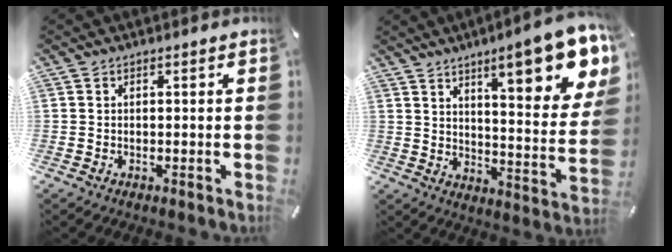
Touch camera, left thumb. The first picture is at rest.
{"total": 17.4, "force": [10.7, 4.5, 13.0], "torque": [-0.172, -0.074, 0.166]}